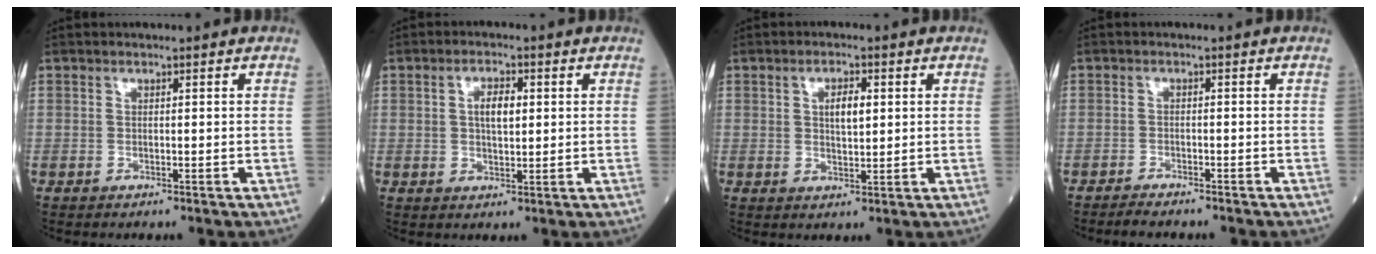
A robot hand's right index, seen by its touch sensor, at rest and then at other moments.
{"total": 3.9, "force": [0.7, 1.5, 3.6], "torque": [-0.063, 0.004, 0.013]}
{"total": 3.7, "force": [0.9, 1.3, 3.4], "torque": [-0.057, 0.001, 0.015]}
{"total": 2.9, "force": [-2.6, 0.4, 1.0], "torque": [-0.021, -0.005, -0.040]}